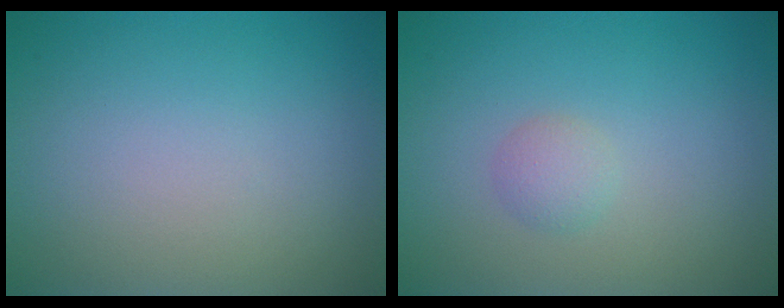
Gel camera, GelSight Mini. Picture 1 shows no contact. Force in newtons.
{"total": 1.3, "press": 1.3, "slide": 0.1}